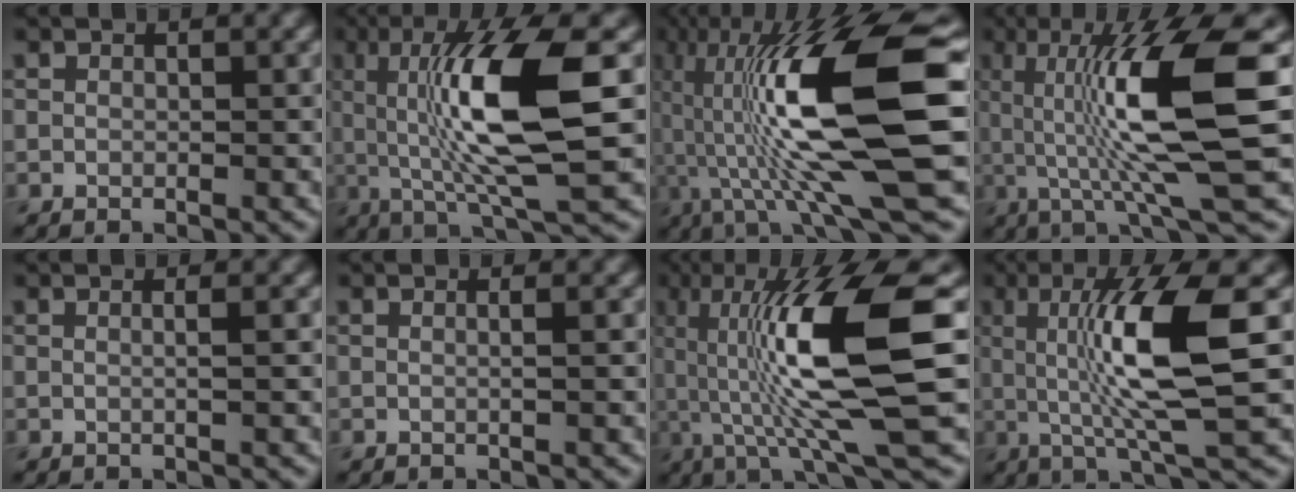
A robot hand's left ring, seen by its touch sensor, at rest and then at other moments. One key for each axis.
{"total": 10.3, "fx": 1.1, "fy": 2.3, "fz": 9.9, "tx": -0.172, "ty": -0.003, "tz": 0.027}
{"total": 15.4, "fx": -0.3, "fy": 3.7, "fz": 15.0, "tx": -0.291, "ty": 0.019, "tz": 0.000}
{"total": 11.5, "fx": 1.0, "fy": 2.1, "fz": 11.2, "tx": -0.186, "ty": 0.000, "tz": 0.023}
{"total": 2.1, "fx": 0.4, "fy": 1.0, "fz": 1.8, "tx": -0.005, "ty": 0.004, "tz": -0.015}
{"total": 1.8, "fx": 0.4, "fy": 0.9, "fz": 1.5, "tx": -0.003, "ty": 0.003, "tz": -0.014}
{"total": 12.6, "fx": 0.8, "fy": 2.6, "fz": 12.3, "tx": -0.220, "ty": 0.005, "tz": 0.017}
{"total": 9.2, "fx": 1.0, "fy": 1.7, "fz": 9.0, "tx": -0.147, "ty": -0.004, "tz": 0.023}